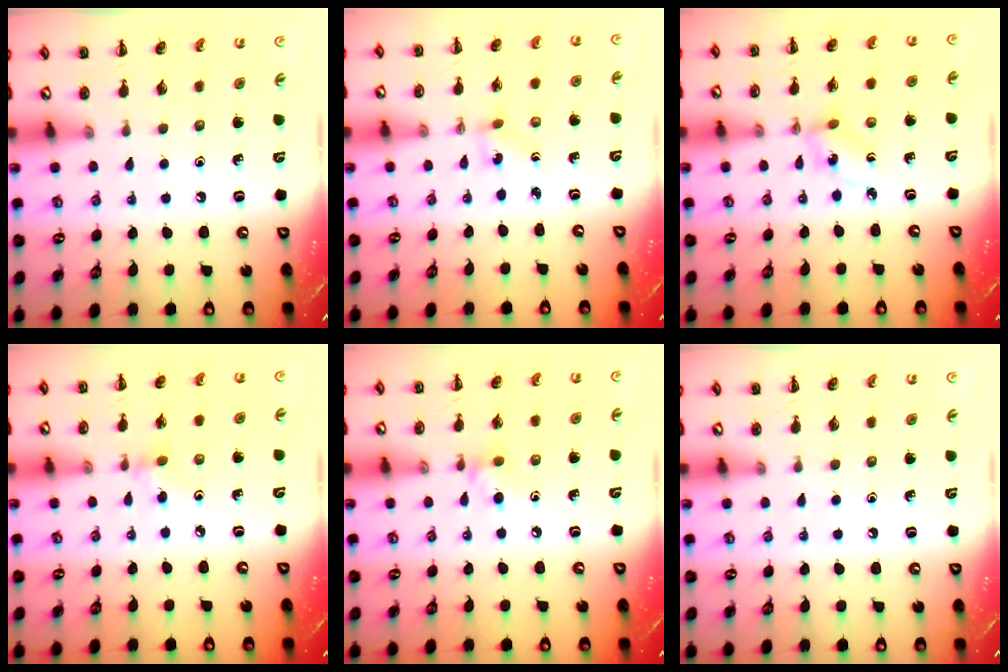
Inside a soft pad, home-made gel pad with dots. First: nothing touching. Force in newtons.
{"total": 1.2, "press": 1.1, "slide": 0.6}
{"total": 2.8, "press": 2.7, "slide": 0.8}
{"total": 2.8, "press": 2.6, "slide": 1.0}
{"total": 7.0, "press": 6.7, "slide": 2.0}
{"total": 0.7, "press": 0.6, "slide": 0.4}